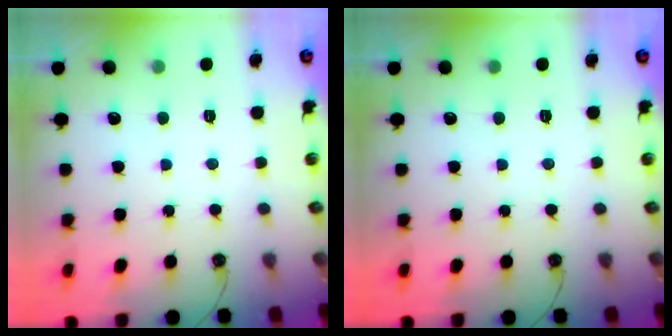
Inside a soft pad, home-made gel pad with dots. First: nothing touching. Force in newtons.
{"total": 0.0}